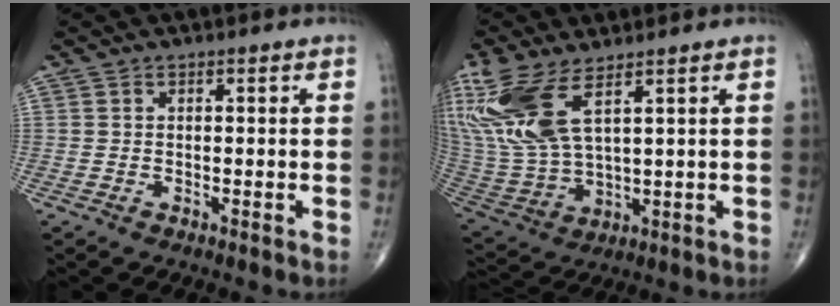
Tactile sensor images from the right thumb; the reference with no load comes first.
{"total": 17.2, "force": [8.2, 7.0, 13.4], "torque": [-0.319, -0.027, 0.179]}